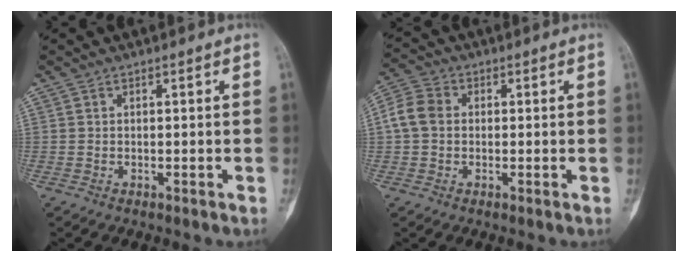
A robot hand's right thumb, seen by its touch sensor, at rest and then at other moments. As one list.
[{"total": 6.0, "force": [0.0, 4.8, 3.6], "torque": [-0.073, 0.018, -0.011]}]